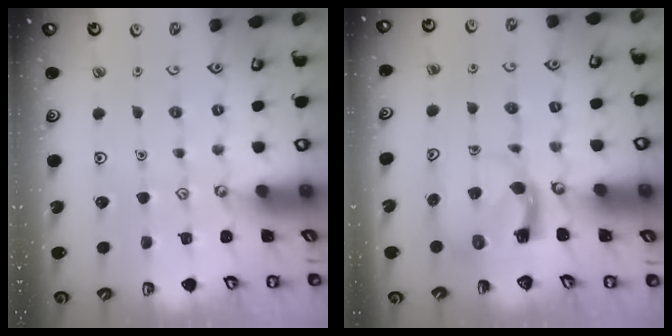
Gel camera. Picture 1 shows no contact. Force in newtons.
{"total": 3.7, "press": 3.7, "slide": 0.7}